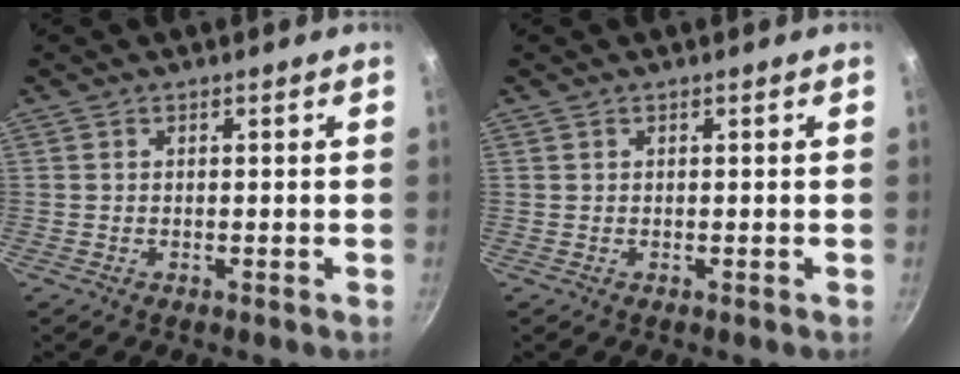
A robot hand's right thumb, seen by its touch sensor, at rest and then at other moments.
{"total": 0.0}